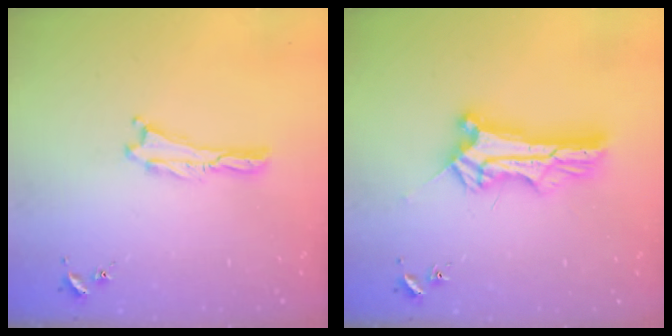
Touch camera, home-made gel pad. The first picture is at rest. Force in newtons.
{"total": 10.0, "press": 9.9, "slide": 1.0}